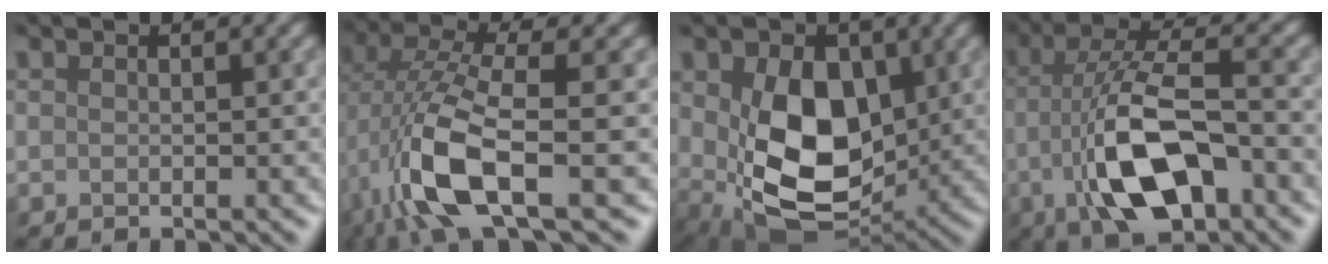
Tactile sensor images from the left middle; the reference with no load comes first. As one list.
[{"total": 8.6, "force": [-2.0, 2.6, 7.9], "torque": [-0.181, 0.001, -0.047]}, {"total": 9.6, "force": [0.3, 6.4, 7.2], "torque": [-0.143, -0.024, 0.015]}, {"total": 9.2, "force": [-3.2, 3.7, 7.8], "torque": [-0.162, 0.010, -0.064]}]